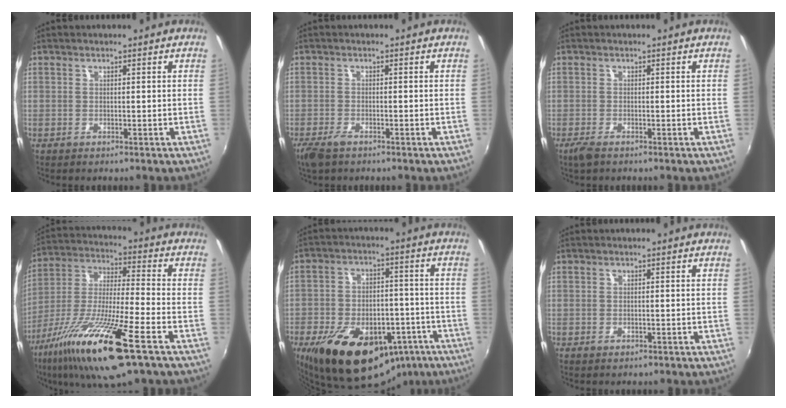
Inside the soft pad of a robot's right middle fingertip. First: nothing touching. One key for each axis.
{"total": 3.8, "fx": -2.7, "fy": 1.4, "fz": 2.2, "tx": -0.058, "ty": -0.012, "tz": -0.053}
{"total": 2.4, "fx": -1.7, "fy": 0.8, "fz": 1.5, "tx": -0.035, "ty": -0.008, "tz": -0.034}
{"total": 20.3, "fx": -11.3, "fy": 2.2, "fz": 16.8, "tx": -0.327, "ty": -0.044, "tz": -0.212}
{"total": 24.5, "fx": -13.1, "fy": 14.1, "fz": 15.1, "tx": -0.284, "ty": 0.000, "tz": -0.169}
{"total": 0.6, "fx": -0.4, "fy": 0.4, "fz": 0.3, "tx": -0.005, "ty": -0.003, "tz": -0.007}